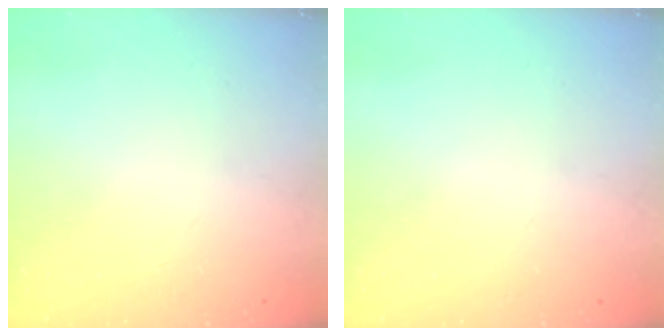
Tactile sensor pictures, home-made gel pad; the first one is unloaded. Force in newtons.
{"total": 0.0}